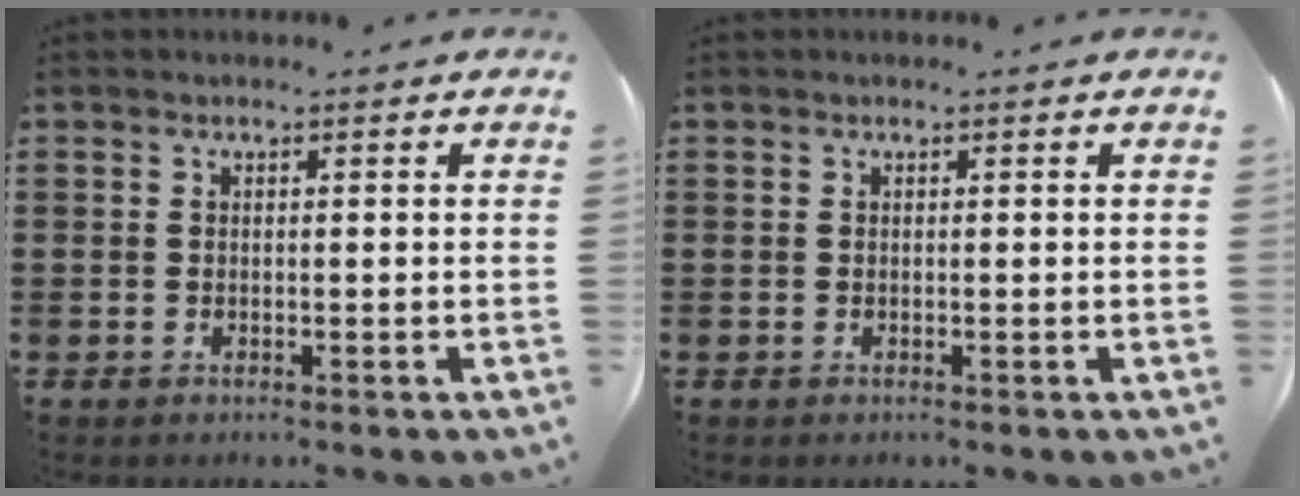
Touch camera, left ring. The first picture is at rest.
{"total": 0.0}